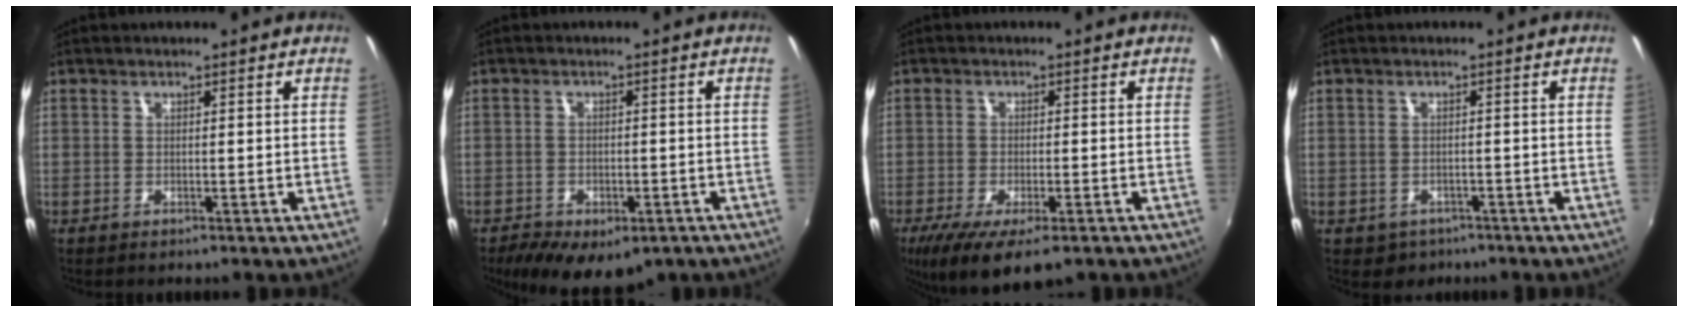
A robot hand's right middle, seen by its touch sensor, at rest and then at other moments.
{"total": 10.9, "force": [-6.8, 5.7, 6.3], "torque": [-0.136, -0.028, -0.095]}
{"total": 11.3, "force": [-7.1, 3.7, 8.0], "torque": [-0.165, -0.045, -0.114]}
{"total": 3.4, "force": [-1.8, 2.8, 0.7], "torque": [-0.024, -0.005, -0.021]}